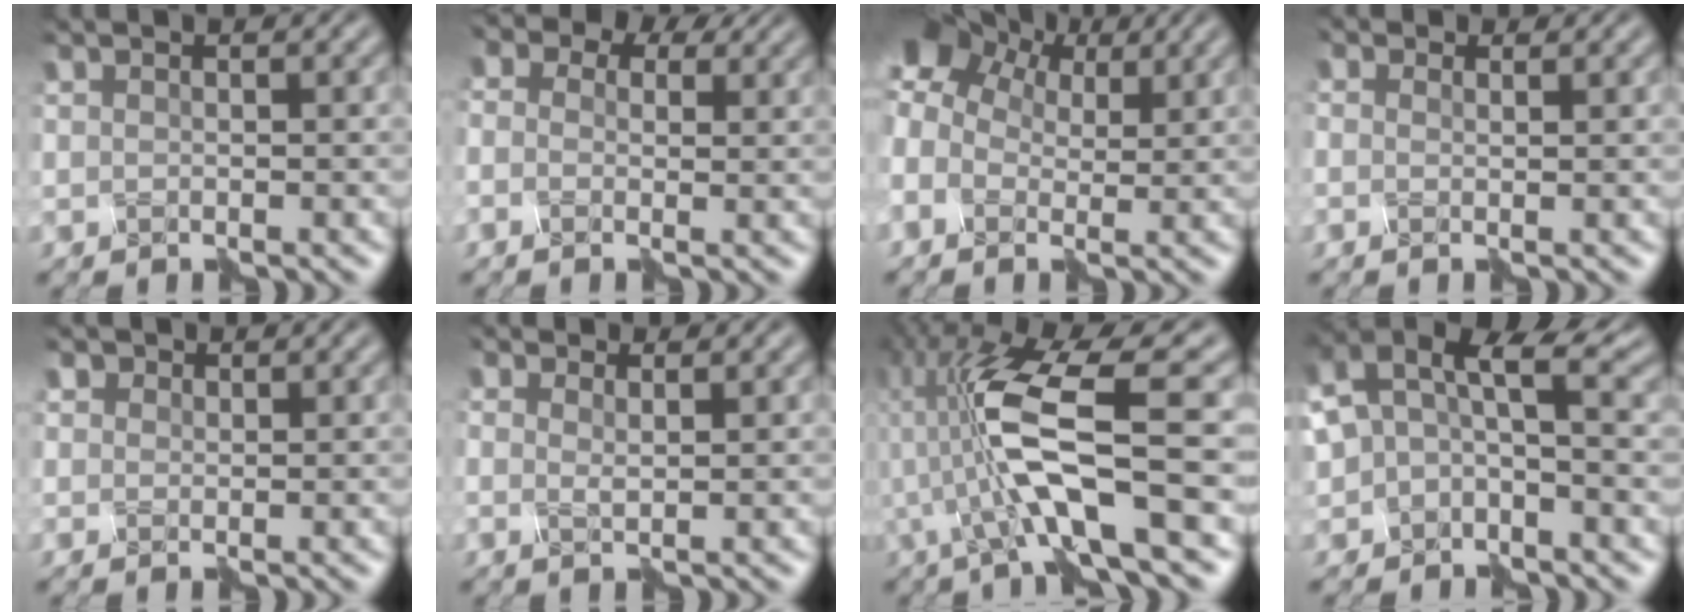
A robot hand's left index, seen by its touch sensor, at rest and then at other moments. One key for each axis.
{"total": 8.3, "fx": 3.6, "fy": 5.8, "fz": 4.7, "tx": -0.073, "ty": 0.021, "tz": 0.028}
{"total": 7.6, "fx": 1.6, "fy": 5.6, "fz": 4.9, "tx": -0.118, "ty": 0.024, "tz": 0.035}
{"total": 1.1, "fx": 0.5, "fy": 1.0, "fz": 0.4, "tx": -0.001, "ty": 0.007, "tz": -0.010}
{"total": 1.1, "fx": 0.5, "fy": 1.0, "fz": -0.2, "tx": 0.001, "ty": 0.000, "tz": 0.009}
{"total": 1.3, "fx": 0.6, "fy": 0.9, "fz": 0.7, "tx": -0.006, "ty": 0.004, "tz": -0.006}
{"total": 9.8, "fx": -2.1, "fy": 1.6, "fz": 9.4, "tx": -0.190, "ty": 0.015, "tz": -0.037}
{"total": 7.1, "fx": 2.0, "fy": 4.4, "fz": 5.2, "tx": -0.119, "ty": 0.010, "tz": 0.037}